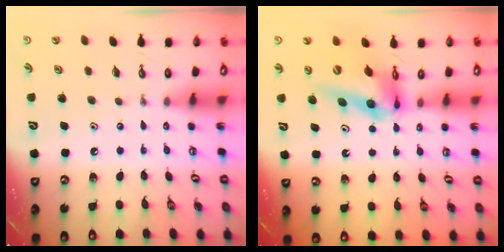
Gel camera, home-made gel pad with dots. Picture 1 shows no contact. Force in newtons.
{"total": 13.2, "press": 13.2, "slide": 1.2}